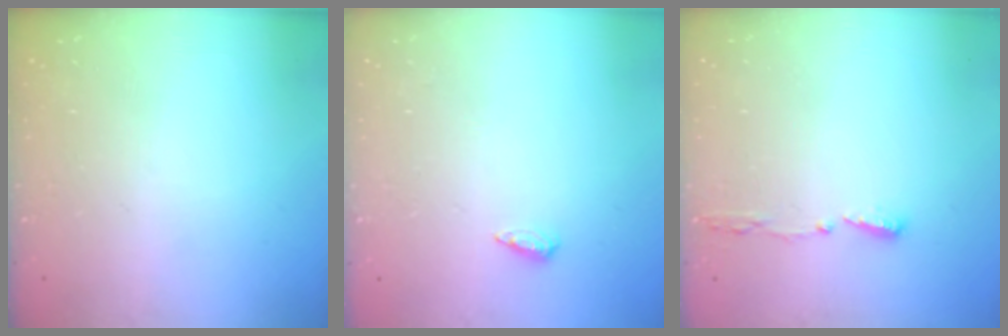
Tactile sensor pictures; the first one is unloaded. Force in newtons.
{"total": 4.1, "press": 4.1, "slide": 0.5}
{"total": 4.9, "press": 4.8, "slide": 1.2}